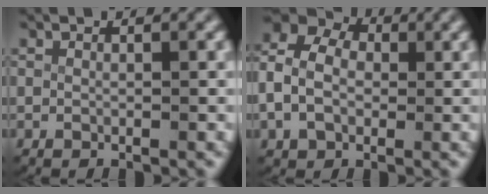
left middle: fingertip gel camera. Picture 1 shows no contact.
{"total": 10.2, "force": [1.7, 8.4, 5.5], "torque": [-0.112, 0.024, 0.005]}